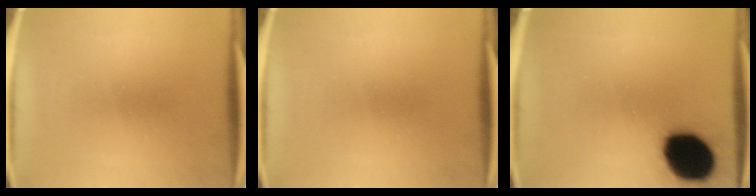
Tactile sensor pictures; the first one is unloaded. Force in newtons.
{"total": 0.0}
{"total": 19.1}